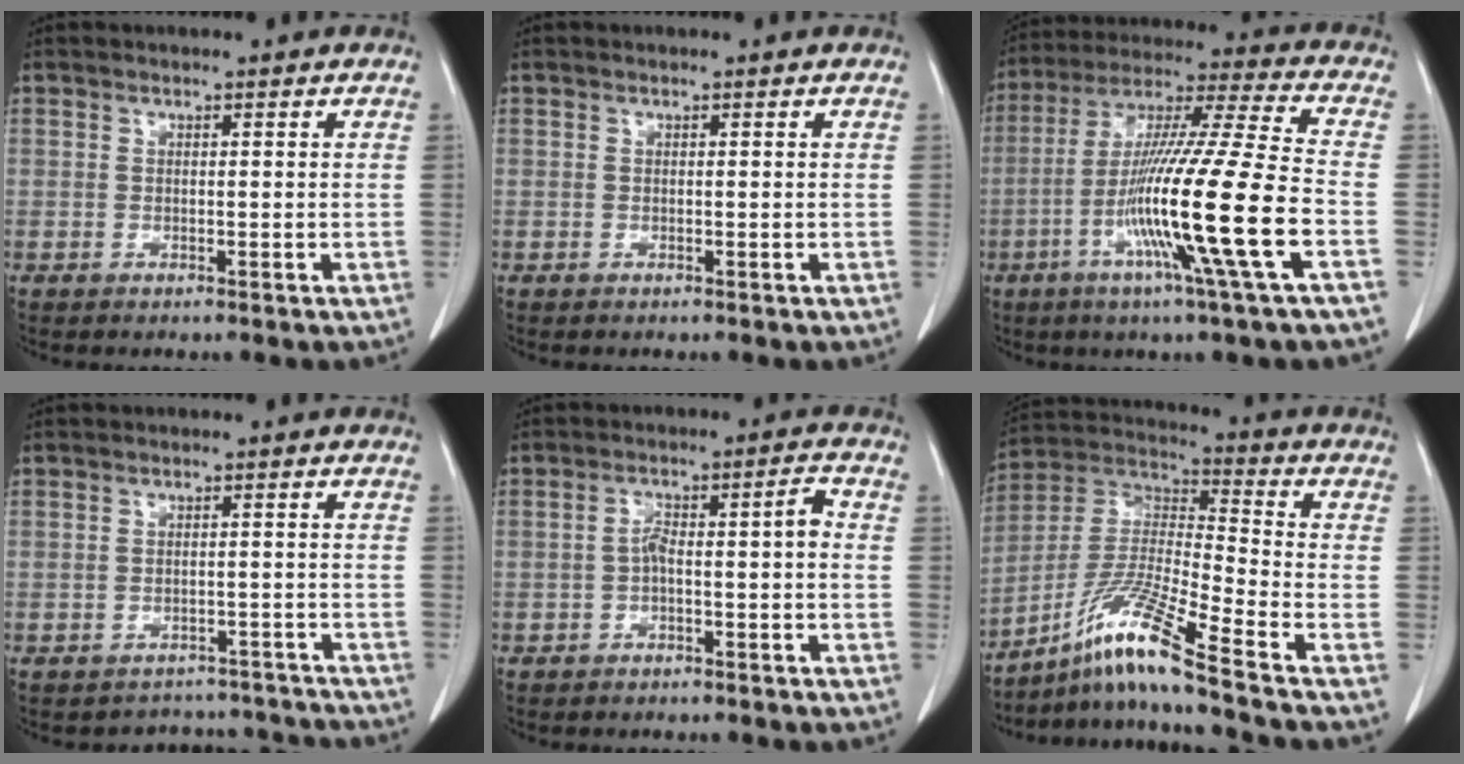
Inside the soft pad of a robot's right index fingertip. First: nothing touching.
{"total": 0.0}
{"total": 19.4, "force": [-6.2, -1.7, 18.4], "torque": [-0.355, -0.024, -0.125]}
{"total": 7.2, "force": [-6.6, 2.8, -1.1], "torque": [0.028, 0.037, -0.069]}
{"total": 4.5, "force": [-1.4, 0.7, 4.2], "torque": [-0.071, 0.026, -0.020]}
{"total": 13.2, "force": [-9.6, -1.9, 8.8], "torque": [-0.192, -0.012, -0.182]}